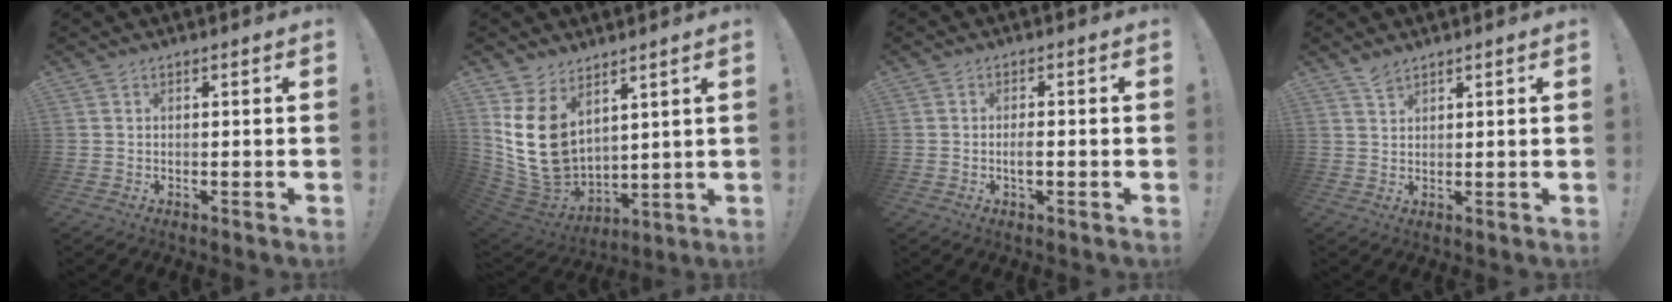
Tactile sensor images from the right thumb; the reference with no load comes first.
{"total": 15.3, "force": [4.9, 10.7, 9.8], "torque": [-0.208, -0.045, 0.100]}
{"total": 2.7, "force": [-0.8, 0.9, 2.4], "torque": [-0.035, 0.001, -0.016]}
{"total": 2.7, "force": [2.4, 0.7, 1.1], "torque": [-0.009, -0.017, 0.041]}